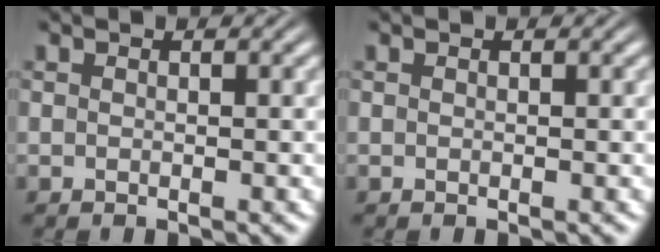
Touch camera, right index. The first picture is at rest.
{"total": 0.0}